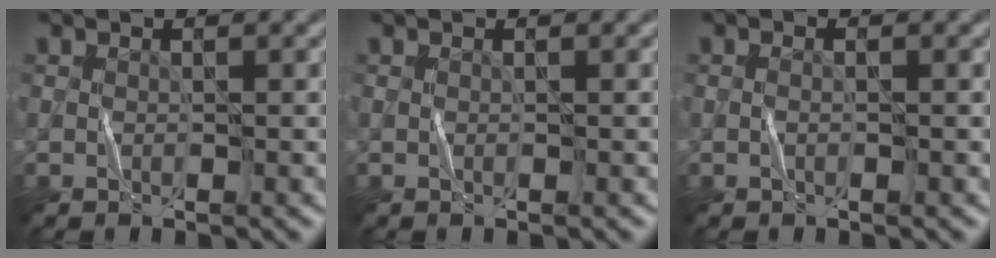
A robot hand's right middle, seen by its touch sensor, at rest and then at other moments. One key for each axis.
{"total": 0.0}
{"total": 0.7, "fx": 0.0, "fy": 0.2, "fz": 0.6, "tx": -0.004, "ty": -0.007, "tz": -0.008}